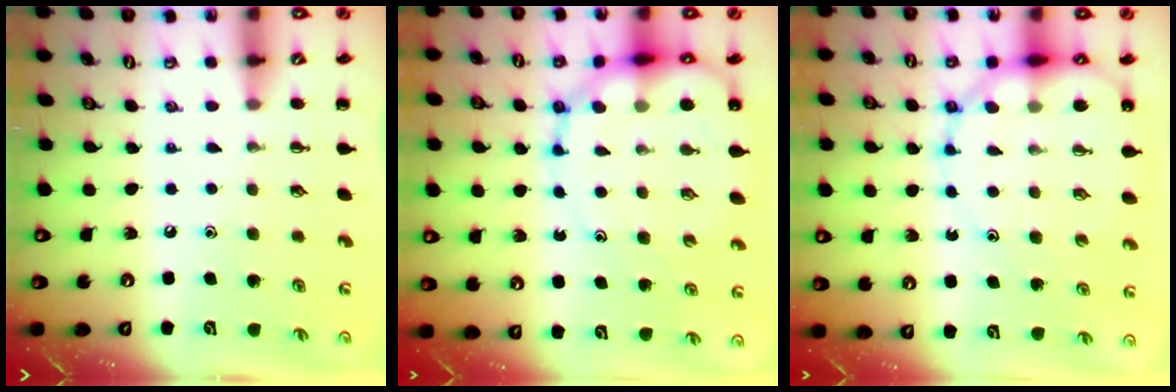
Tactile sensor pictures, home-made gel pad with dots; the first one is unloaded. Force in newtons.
{"total": 13.6, "press": 13.1, "slide": 3.5}
{"total": 14.7, "press": 14.0, "slide": 4.6}